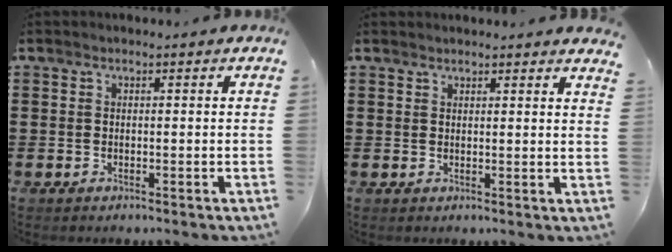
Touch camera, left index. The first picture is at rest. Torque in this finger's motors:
{"motor_torque": [0.24, -0.38, 0.04, 0.01]}